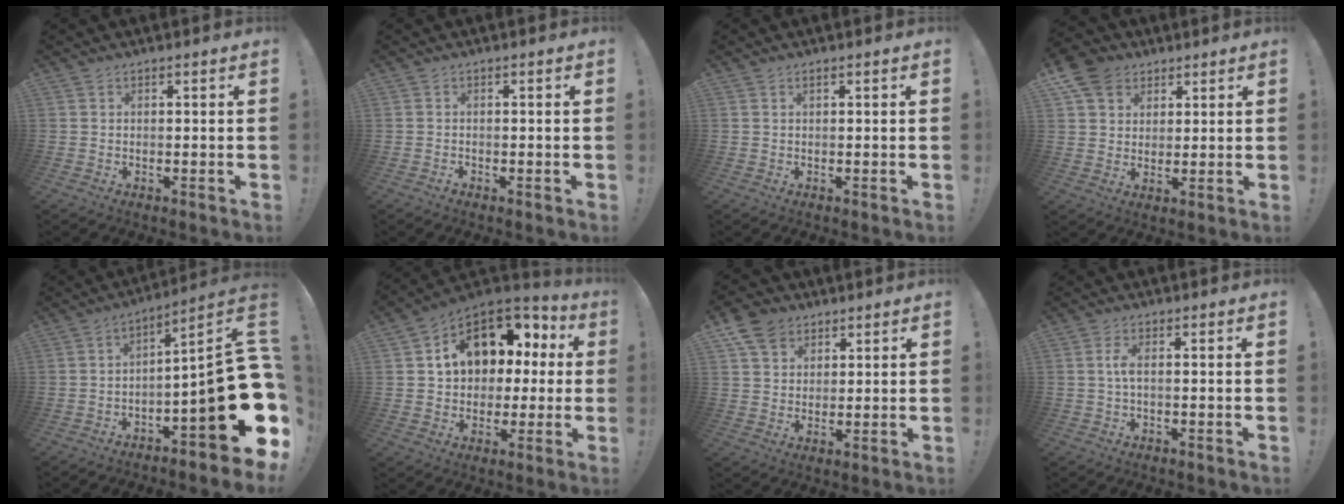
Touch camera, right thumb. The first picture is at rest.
{"total": 0.8, "force": [-0.7, 0.3, -0.1], "torque": [0.003, 0.002, -0.012]}
{"total": 0.6, "force": [0.3, 0.1, 0.5], "torque": [-0.012, 0.001, 0.005]}
{"total": 9.5, "force": [5.3, 7.3, 2.9], "torque": [-0.048, -0.023, 0.107]}
{"total": 19.8, "force": [-5.1, 4.4, 18.6], "torque": [-0.261, 0.007, -0.083]}
{"total": 14.3, "force": [5.1, 10.9, 7.8], "torque": [-0.107, -0.026, 0.100]}
{"total": 8.3, "force": [5.2, 6.1, 2.3], "torque": [-0.036, -0.022, 0.102]}
{"total": 3.1, "force": [0.0, 0.8, 3.0], "torque": [-0.063, 0.001, -0.004]}